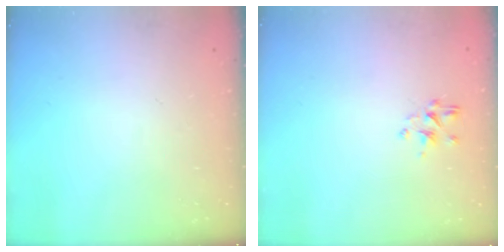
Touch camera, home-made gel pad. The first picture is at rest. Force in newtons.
{"total": 1.8, "press": 1.7, "slide": 0.7}